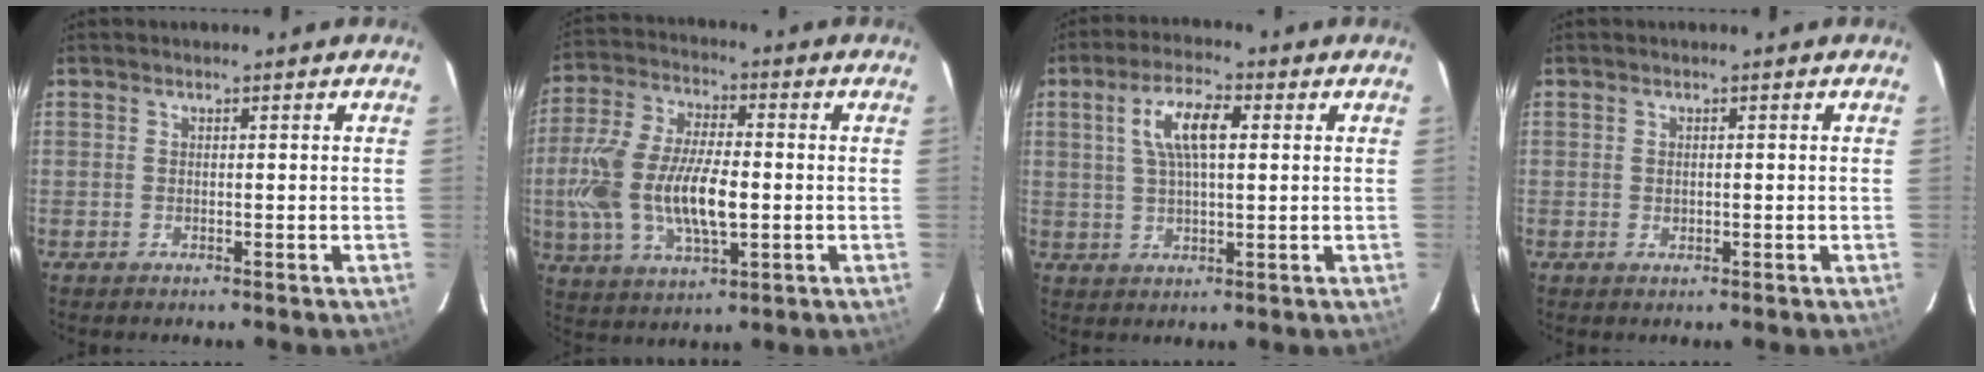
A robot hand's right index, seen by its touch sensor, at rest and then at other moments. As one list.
[{"total": 17.5, "force": [-2.2, 7.8, 15.5], "torque": [-0.324, -0.004, -0.038]}, {"total": 8.0, "force": [2.2, 2.7, 7.2], "torque": [-0.137, 0.014, 0.041]}, {"total": 1.0, "force": [0.0, 0.8, 0.7], "torque": [-0.011, 0.002, 0.001]}]